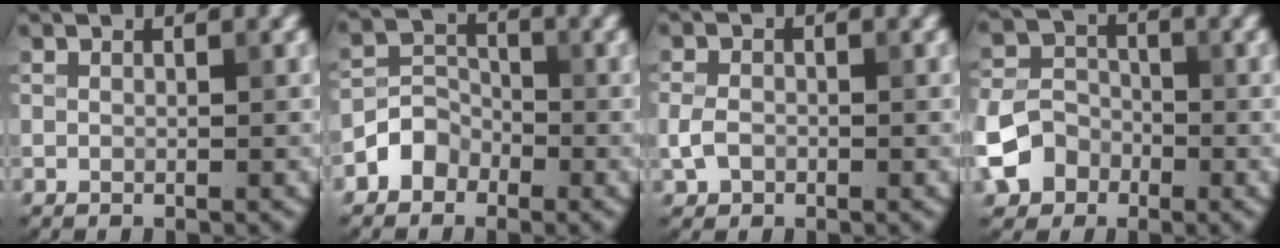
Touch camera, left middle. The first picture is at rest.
{"total": 2.8, "force": [-1.7, 2.1, 0.7], "torque": [-0.003, 0.012, -0.038]}
{"total": 2.0, "force": [-0.6, 1.5, 1.2], "torque": [-0.027, -0.001, -0.016]}
{"total": 5.6, "force": [-2.5, 4.5, 2.3], "torque": [-0.034, -0.003, -0.060]}